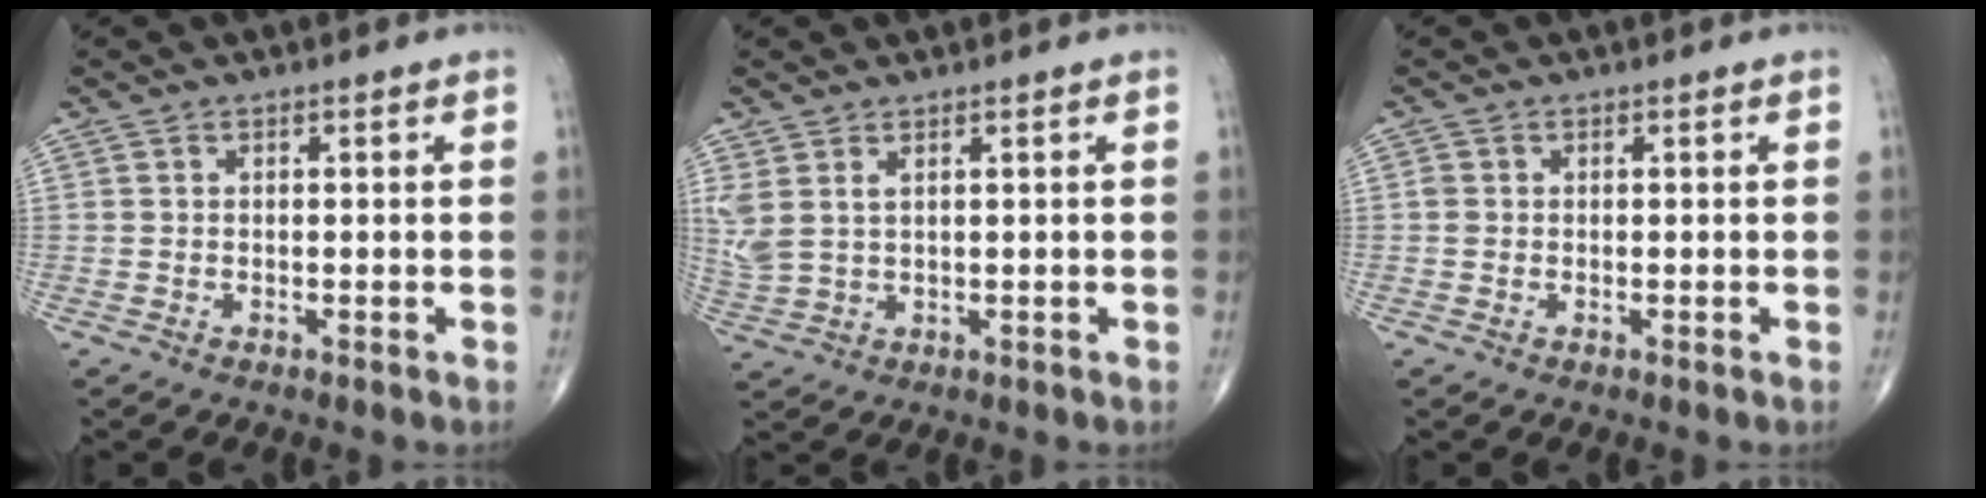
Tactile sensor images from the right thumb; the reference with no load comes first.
{"total": 4.7, "force": [1.9, 2.4, 3.6], "torque": [-0.099, 0.000, 0.048]}
{"total": 1.0, "force": [0.0, 0.9, 0.4], "torque": [-0.007, 0.001, 0.000]}